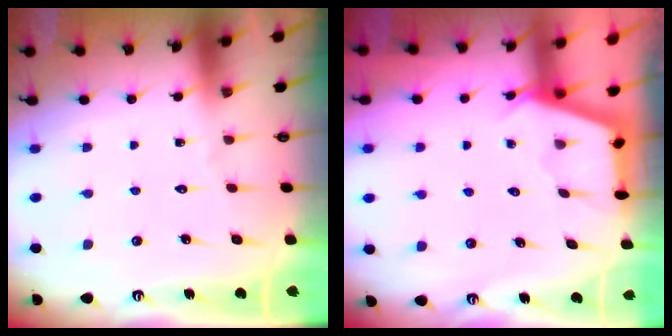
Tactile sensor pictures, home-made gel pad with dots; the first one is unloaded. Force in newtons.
{"total": 2.8, "press": 2.8, "slide": 0.3}